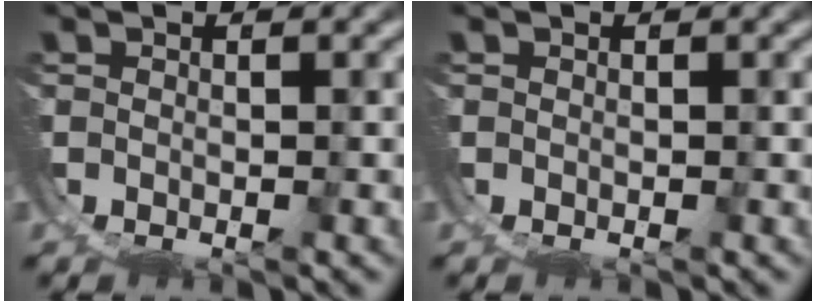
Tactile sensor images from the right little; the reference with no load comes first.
{"total": 0.0}